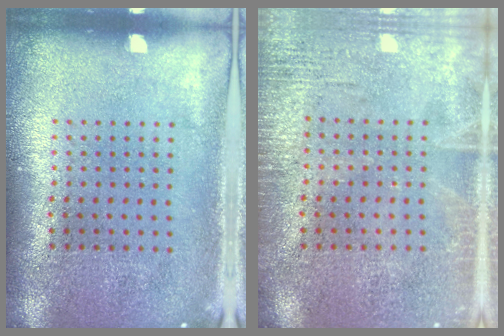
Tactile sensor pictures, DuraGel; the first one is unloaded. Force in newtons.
{"total": 2.6, "press": 2.5, "slide": 0.3}